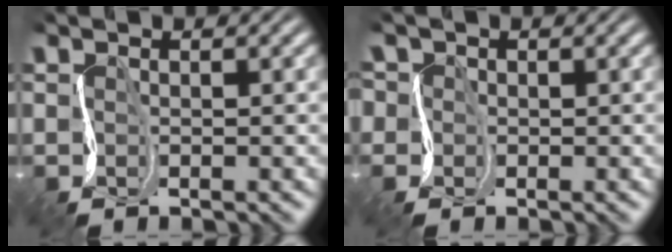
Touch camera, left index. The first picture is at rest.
{"total": 3.1, "force": [0.5, 2.9, 0.9], "torque": [-0.019, 0.015, -0.023]}